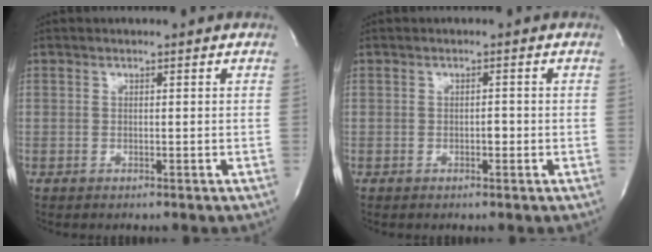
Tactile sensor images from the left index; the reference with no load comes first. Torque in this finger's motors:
{"motor_torque": [-0.26, 0.18, -0.04, 0.00]}